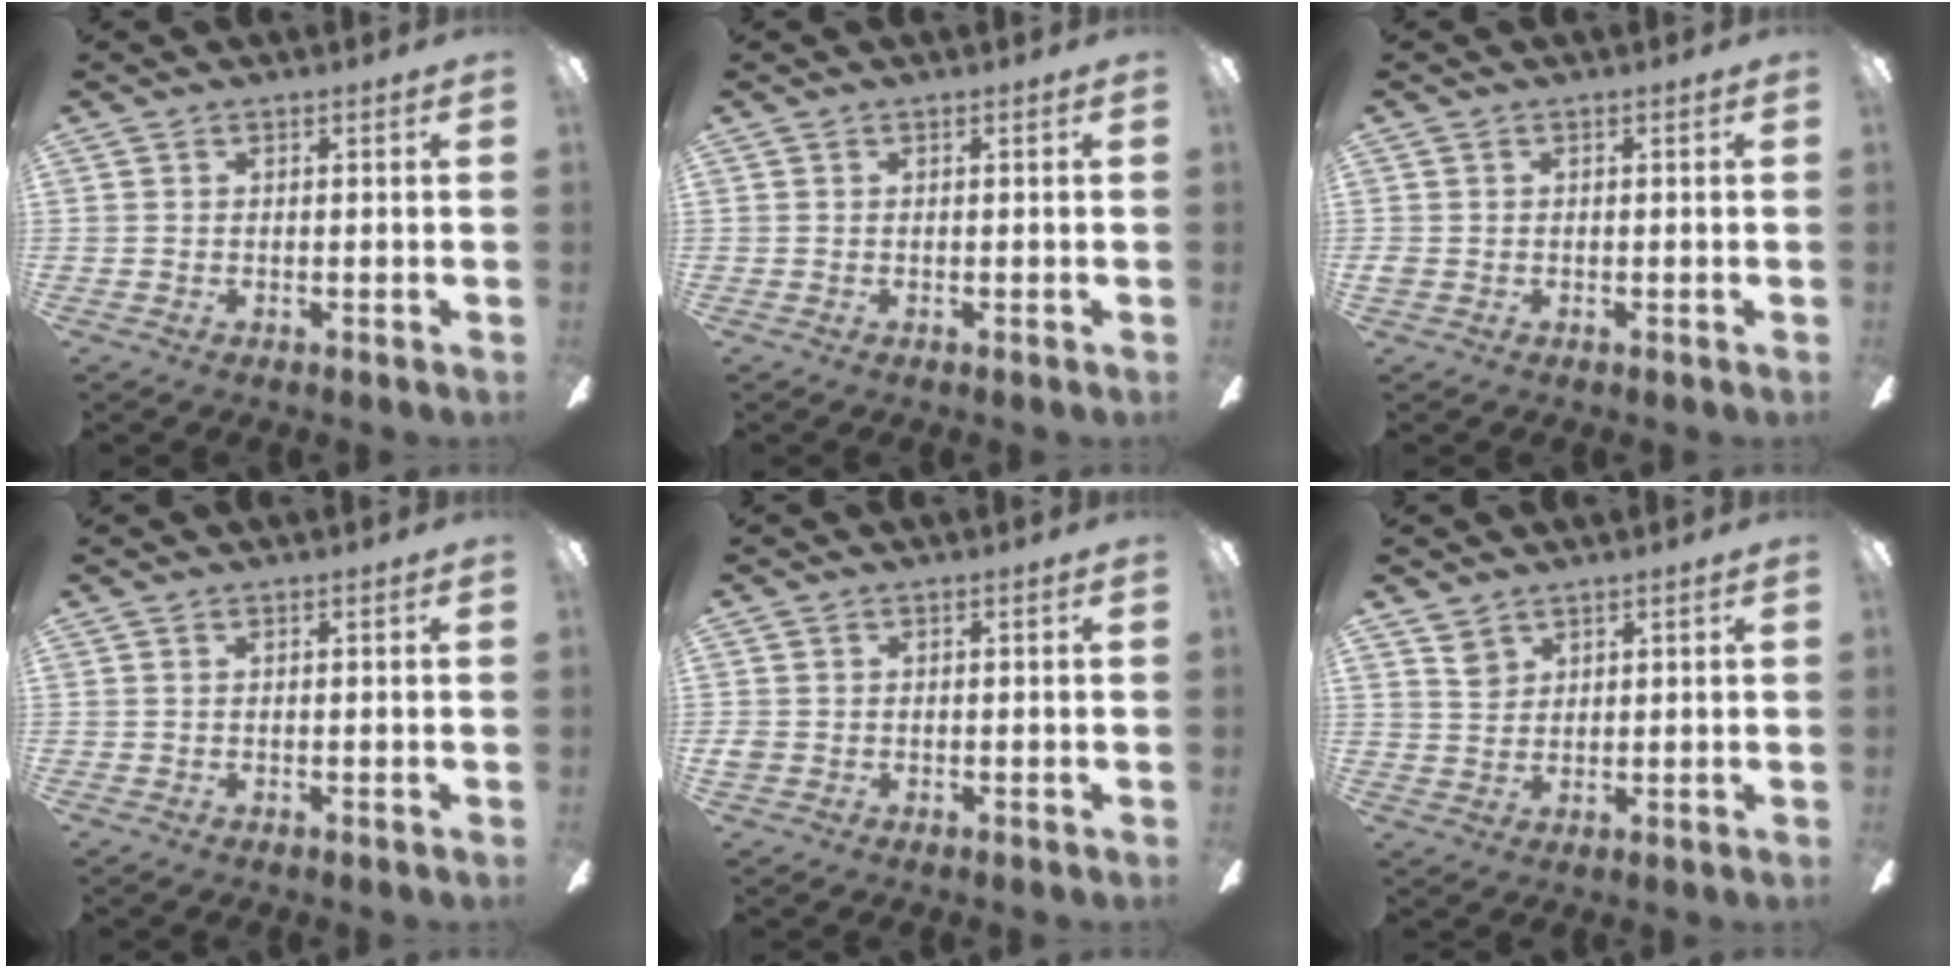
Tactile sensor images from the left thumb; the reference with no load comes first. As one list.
[{"total": 0.0}, {"total": 1.0, "force": [-0.5, 0.8, 0.4], "torque": [-0.004, 0.002, -0.009]}, {"total": 0.0}, {"total": 1.4, "force": [-0.5, 1.2, 0.5], "torque": [-0.007, 0.002, -0.010]}, {"total": 3.7, "force": [2.6, 2.5, 0.8], "torque": [-0.005, -0.006, 0.048]}]